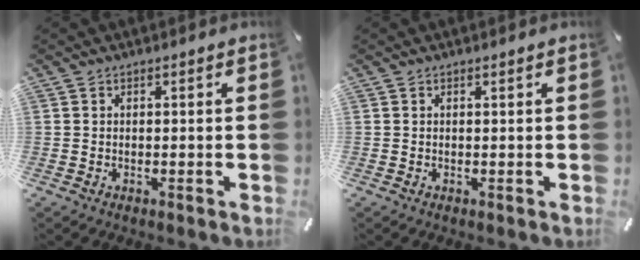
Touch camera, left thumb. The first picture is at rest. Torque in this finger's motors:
{"motor_torque": [-0.20, -0.19, -0.21, -0.17, -0.02]}